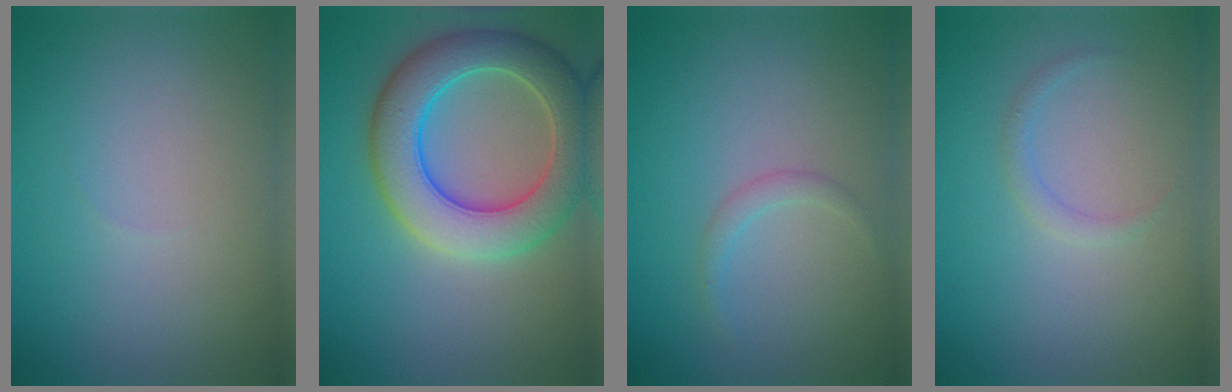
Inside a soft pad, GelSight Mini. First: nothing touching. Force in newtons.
{"total": 7.9, "press": 7.9, "slide": 0.6}
{"total": 1.1, "press": 1.1, "slide": 0.1}
{"total": 1.0, "press": 1.0, "slide": 0.0}